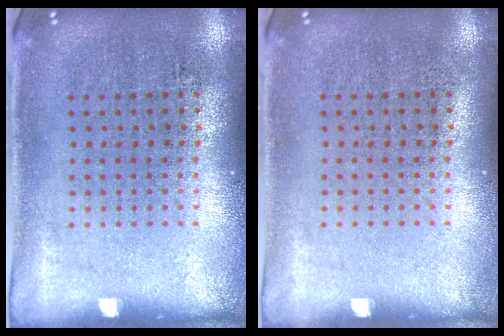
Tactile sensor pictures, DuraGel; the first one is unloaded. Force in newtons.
{"total": 0.0}